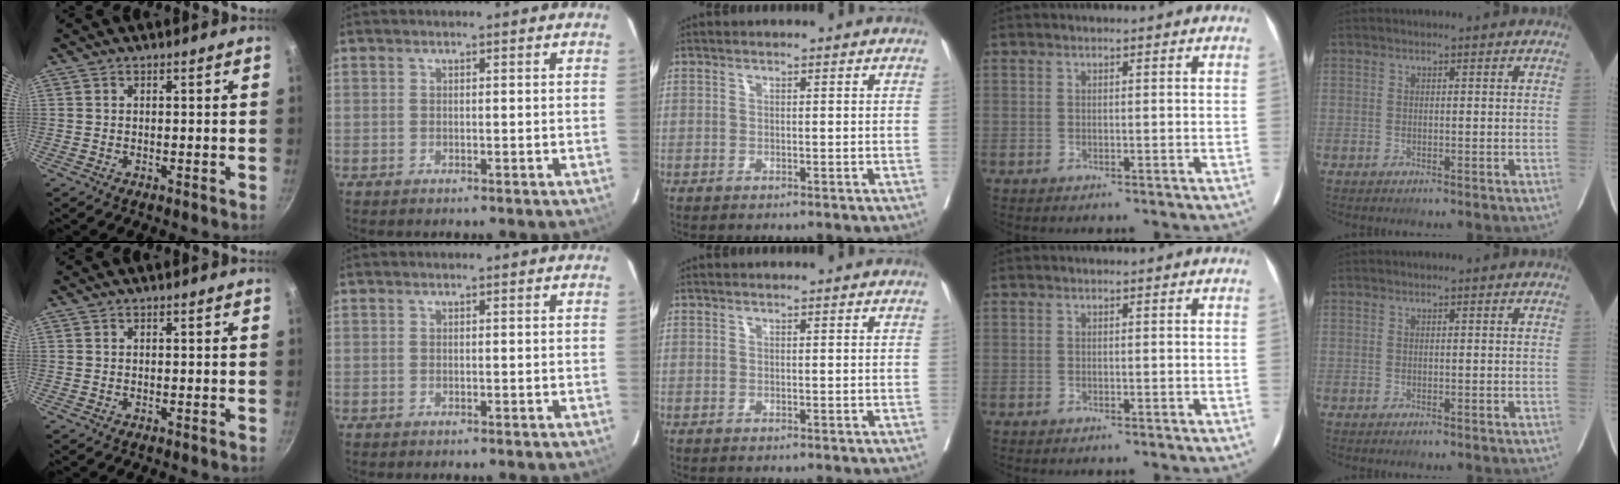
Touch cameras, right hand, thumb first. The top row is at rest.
{}